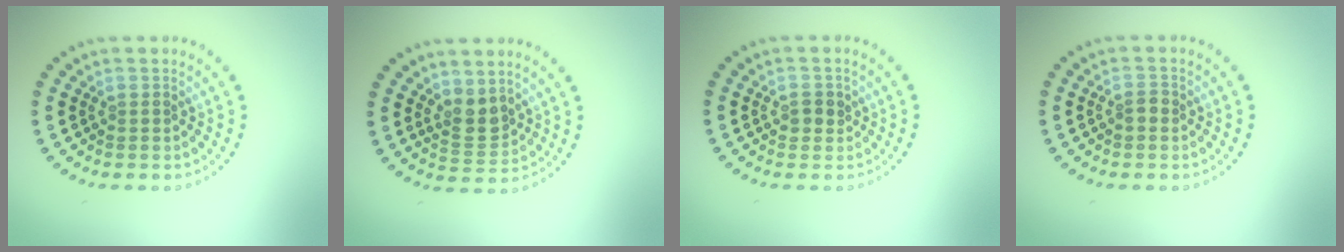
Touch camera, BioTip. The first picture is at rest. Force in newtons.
{"total": 2.2, "press": 1.8, "slide": 1.3}
{"total": 1.3, "press": 1.2, "slide": 0.4}
{"total": 1.1, "press": 1.1, "slide": 0.2}